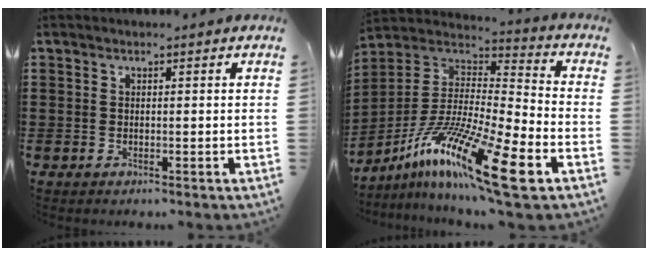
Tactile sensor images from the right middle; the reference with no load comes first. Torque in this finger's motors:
{"motor_torque": [2.14, 0.00, 1.05, 0.21]}